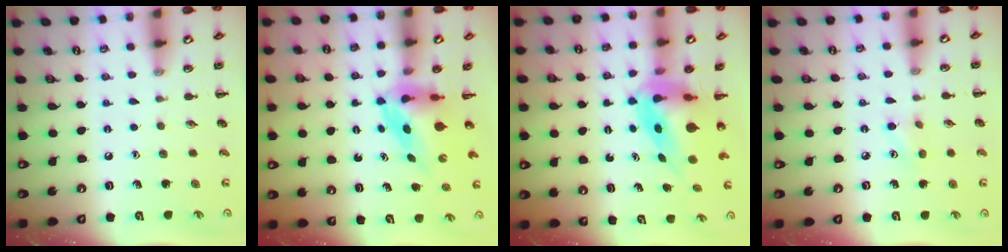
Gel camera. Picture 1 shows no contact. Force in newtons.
{"total": 3.8, "press": 3.7, "slide": 1.0}
{"total": 7.7, "press": 7.2, "slide": 2.5}
{"total": 4.3, "press": 4.1, "slide": 1.2}